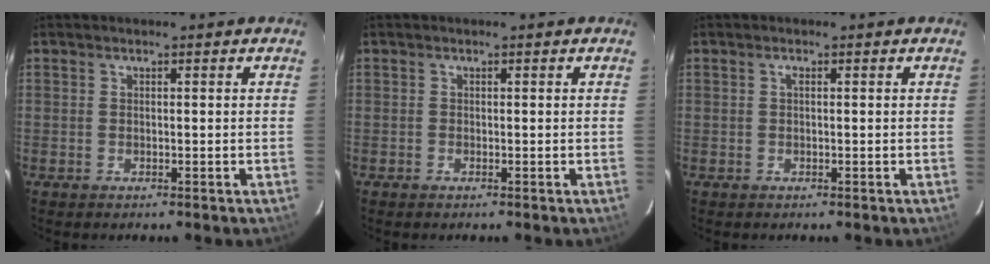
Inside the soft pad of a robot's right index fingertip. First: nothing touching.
{"total": 0.0}
{"total": 0.6, "force": [0.1, 0.2, 0.5], "torque": [-0.010, 0.005, 0.000]}